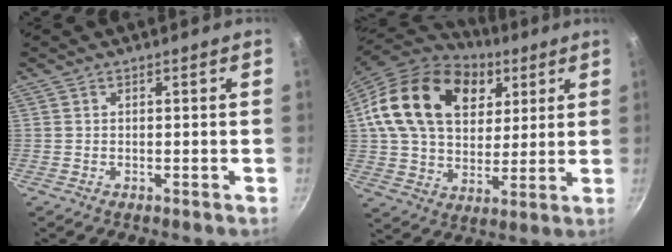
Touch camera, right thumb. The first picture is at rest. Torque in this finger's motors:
{"motor_torque": [1.65, 3.35, 0.85, -0.39, 0.42]}